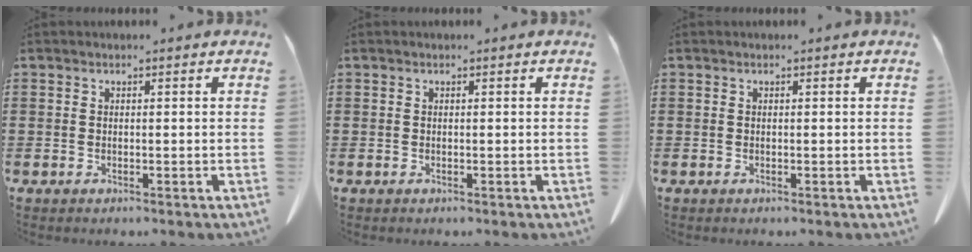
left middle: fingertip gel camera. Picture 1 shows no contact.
{"total": 0.0}
{"total": 0.0}